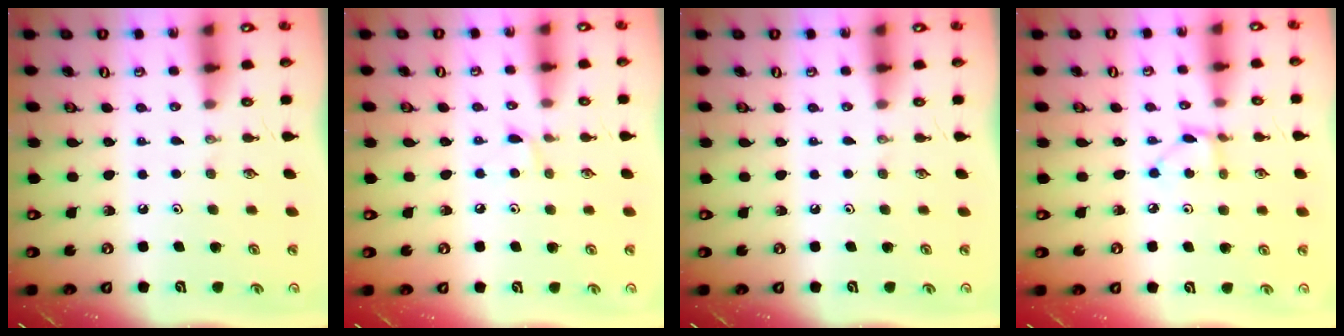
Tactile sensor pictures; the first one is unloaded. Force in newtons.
{"total": 5.1, "press": 5.1, "slide": 0.5}
{"total": 0.0}
{"total": 2.9, "press": 2.9, "slide": 0.3}